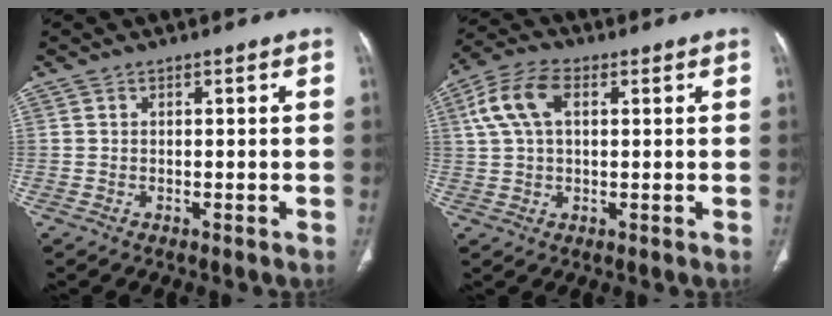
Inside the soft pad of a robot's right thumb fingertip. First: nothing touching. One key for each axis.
{"total": 9.2, "fx": 2.6, "fy": 5.3, "fz": 7.0, "tx": -0.150, "ty": 0.022, "tz": 0.048}